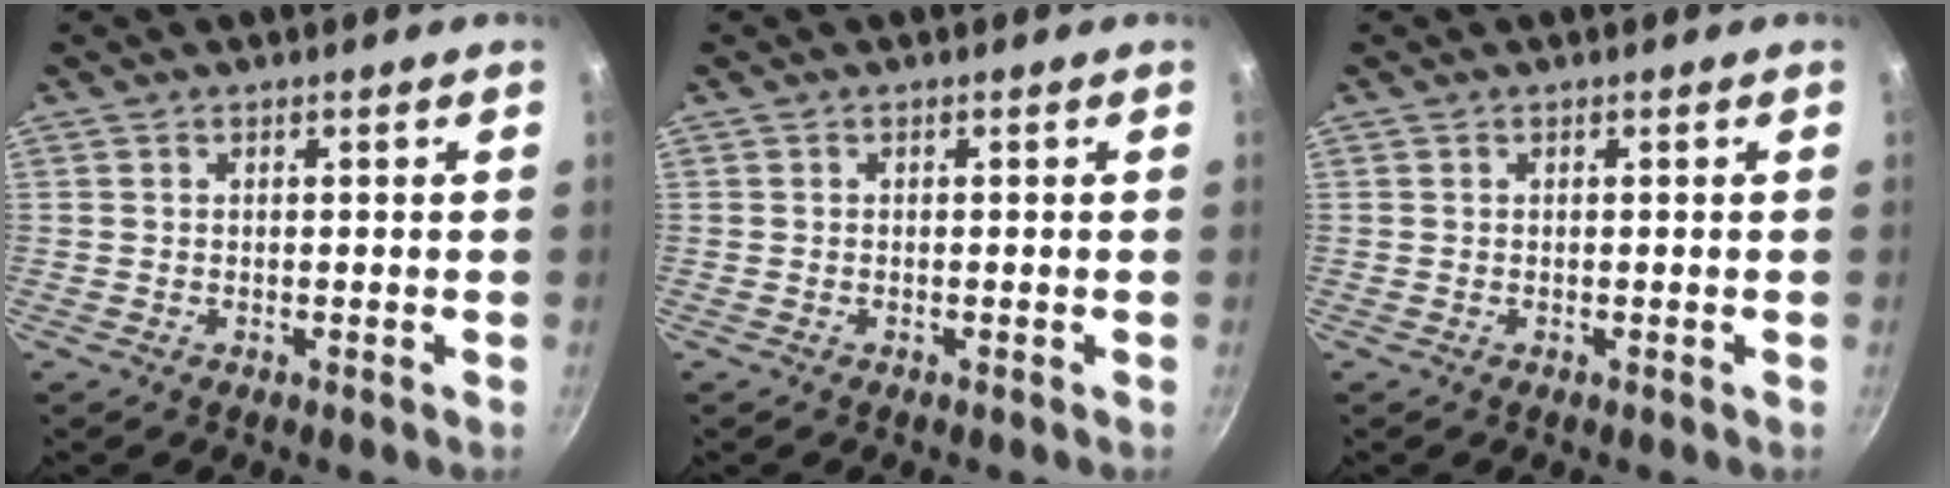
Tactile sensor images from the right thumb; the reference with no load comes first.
{"total": 0.0}
{"total": 0.0}